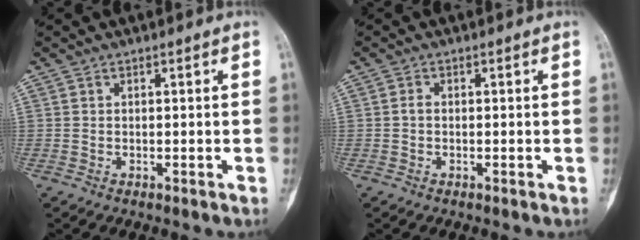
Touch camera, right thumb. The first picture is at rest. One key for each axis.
{"total": 0.9, "fx": -0.2, "fy": 0.6, "fz": 0.7, "tx": -0.011, "ty": 0.001, "tz": -0.007}